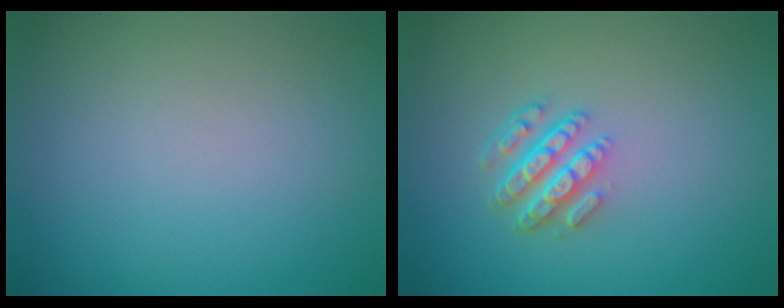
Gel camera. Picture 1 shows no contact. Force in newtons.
{"total": 4.2, "press": 3.1, "slide": 2.9}